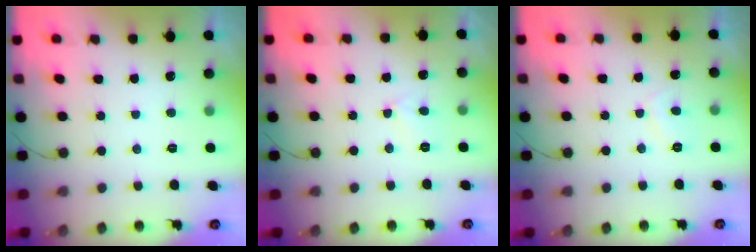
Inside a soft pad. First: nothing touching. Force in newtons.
{"total": 3.5, "press": 3.5, "slide": 0.4}
{"total": 2.4, "press": 2.3, "slide": 0.7}